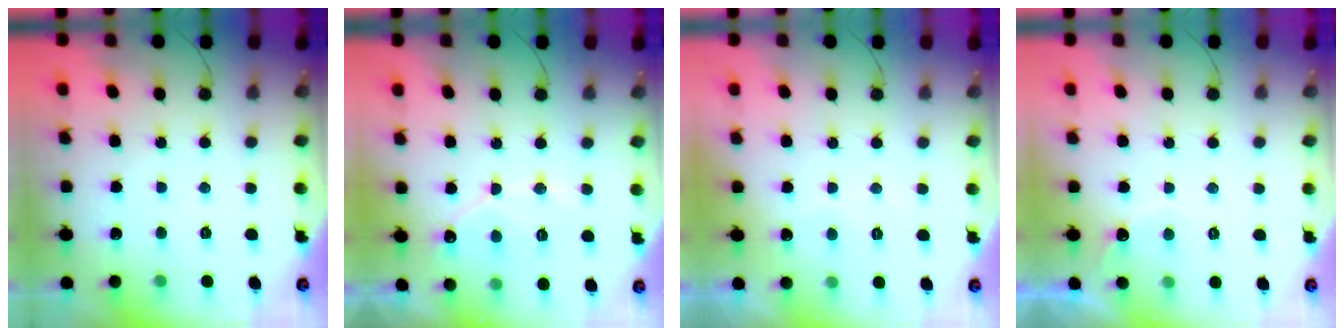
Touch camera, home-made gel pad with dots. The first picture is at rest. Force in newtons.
{"total": 8.8, "press": 8.8, "slide": 0.6}
{"total": 3.0, "press": 3.0, "slide": 0.1}
{"total": 4.4, "press": 4.4, "slide": 0.2}